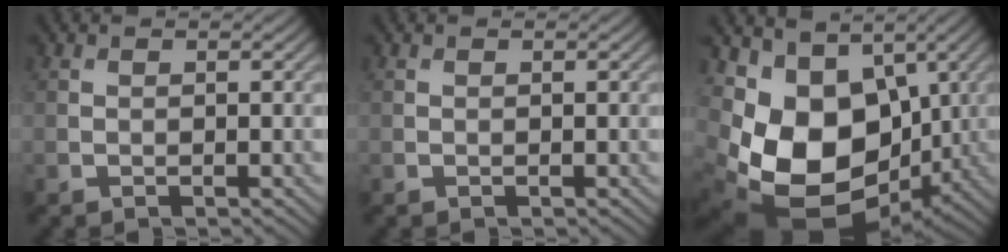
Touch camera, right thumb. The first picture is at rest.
{"total": 0.0}
{"total": 15.1, "force": [-0.7, 11.0, 10.3], "torque": [-0.221, -0.040, 0.000]}